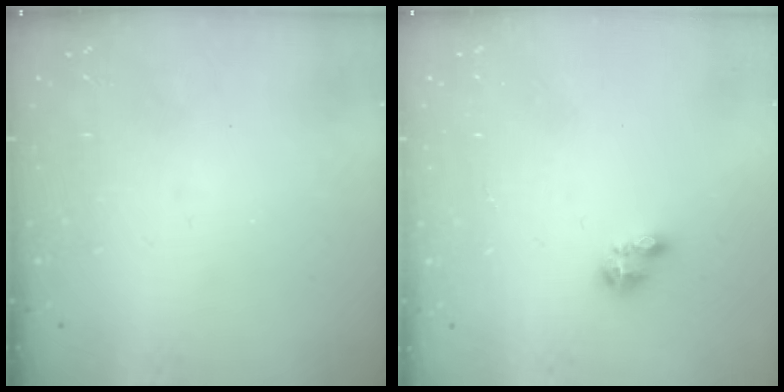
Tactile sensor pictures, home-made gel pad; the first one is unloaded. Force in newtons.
{"total": 4.0, "press": 3.9, "slide": 0.6}